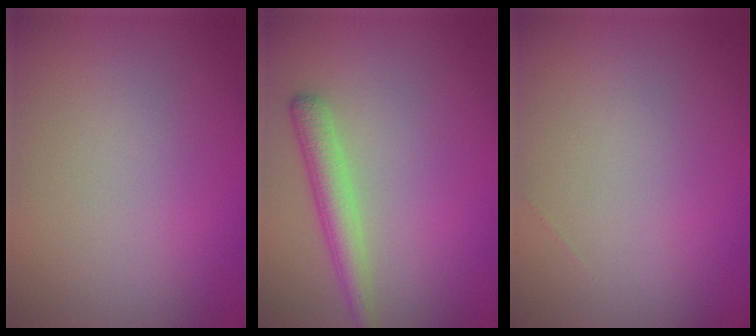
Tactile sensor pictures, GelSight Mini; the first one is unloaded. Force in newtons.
{"total": 2.8, "press": 2.8, "slide": 0.2}
{"total": 0.0}